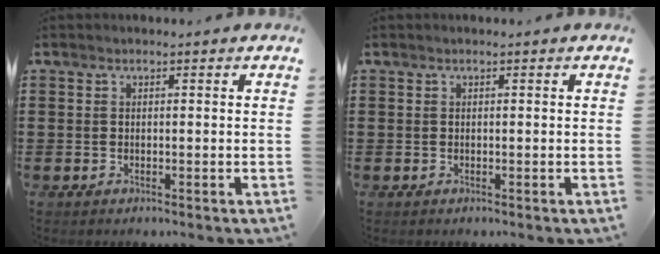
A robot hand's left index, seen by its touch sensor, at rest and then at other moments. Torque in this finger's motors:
{"motor_torque": [0.01, 0.06, 0.01, 0.02]}